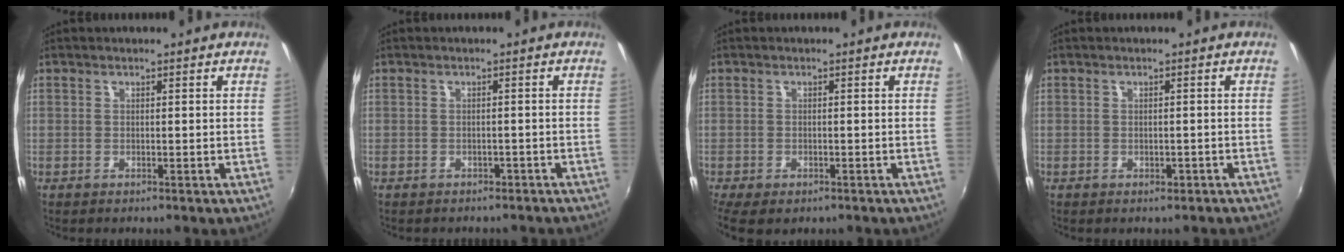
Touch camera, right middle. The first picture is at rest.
{"total": 3.4, "force": [-2.8, 1.7, 0.9], "torque": [-0.015, -0.006, -0.032]}
{"total": 5.7, "force": [-3.6, 2.7, 3.4], "torque": [-0.079, -0.025, -0.057]}
{"total": 1.4, "force": [-0.9, 0.9, 0.4], "torque": [-0.006, -0.002, -0.008]}